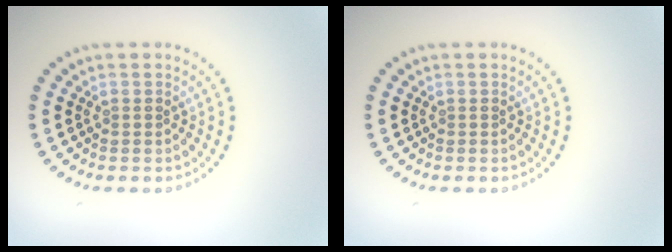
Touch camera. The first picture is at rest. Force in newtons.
{"total": 0.0}